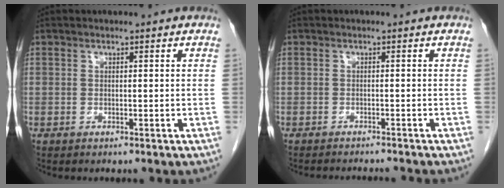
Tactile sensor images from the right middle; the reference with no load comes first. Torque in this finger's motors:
{"motor_torque": [0.17, -0.15, 0.00, 0.00]}